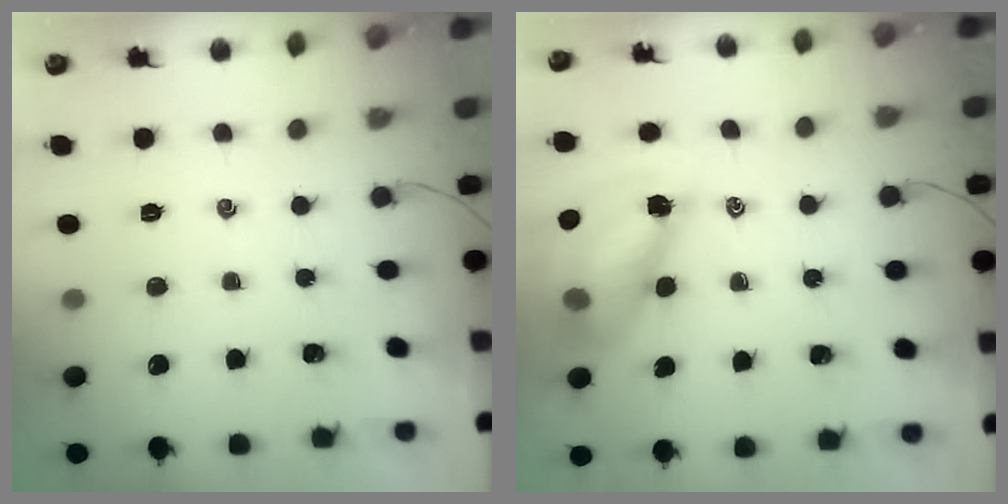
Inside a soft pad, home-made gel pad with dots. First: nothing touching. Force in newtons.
{"total": 12.6, "press": 12.1, "slide": 3.6}